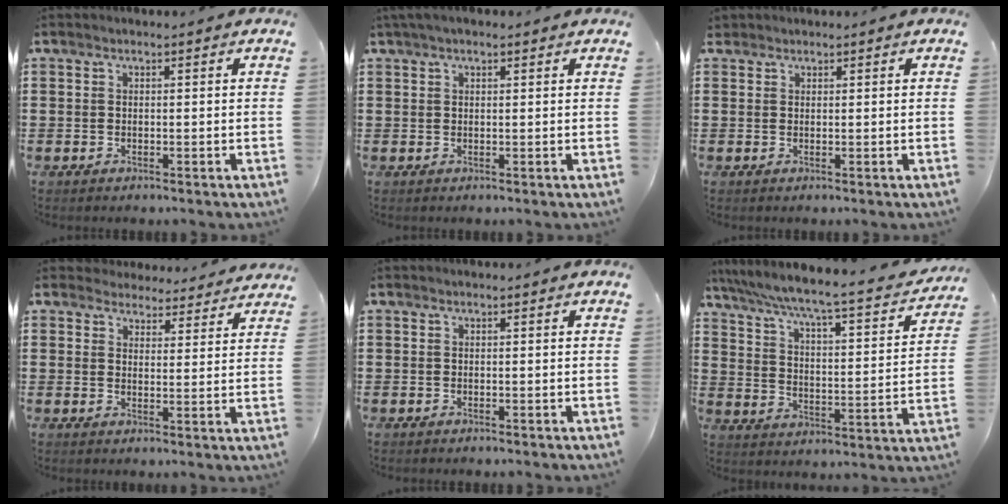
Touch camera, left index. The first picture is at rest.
{"total": 1.5, "force": [0.9, 0.5, 1.1], "torque": [-0.022, 0.004, 0.015]}
{"total": 0.8, "force": [0.7, 0.4, 0.1], "torque": [-0.005, 0.004, 0.014]}
{"total": 4.1, "force": [4.1, 0.7, 0.1], "torque": [-0.020, -0.016, 0.074]}
{"total": 0.0}
{"total": 5.7, "force": [4.9, -0.2, 2.9], "torque": [-0.083, -0.045, 0.072]}